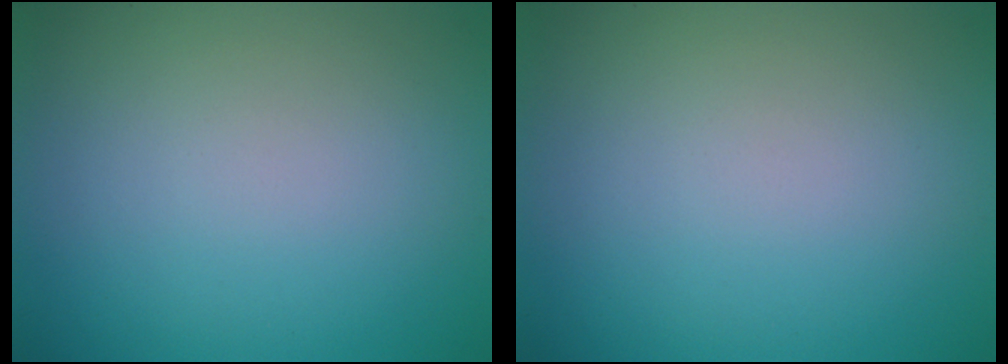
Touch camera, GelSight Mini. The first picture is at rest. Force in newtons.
{"total": 0.0}